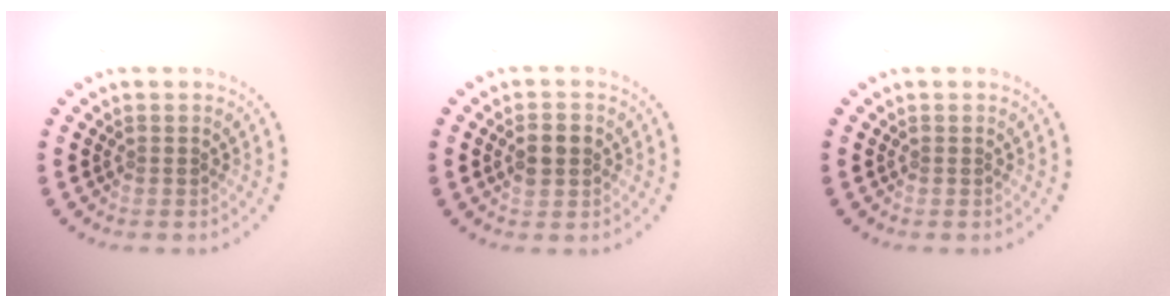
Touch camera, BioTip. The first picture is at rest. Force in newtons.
{"total": 2.7, "press": 2.7, "slide": 0.1}
{"total": 0.0}